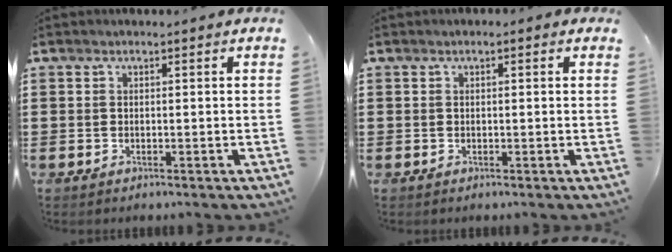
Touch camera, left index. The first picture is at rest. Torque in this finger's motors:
{"motor_torque": [2.14, 0.00, 0.04, -0.07]}